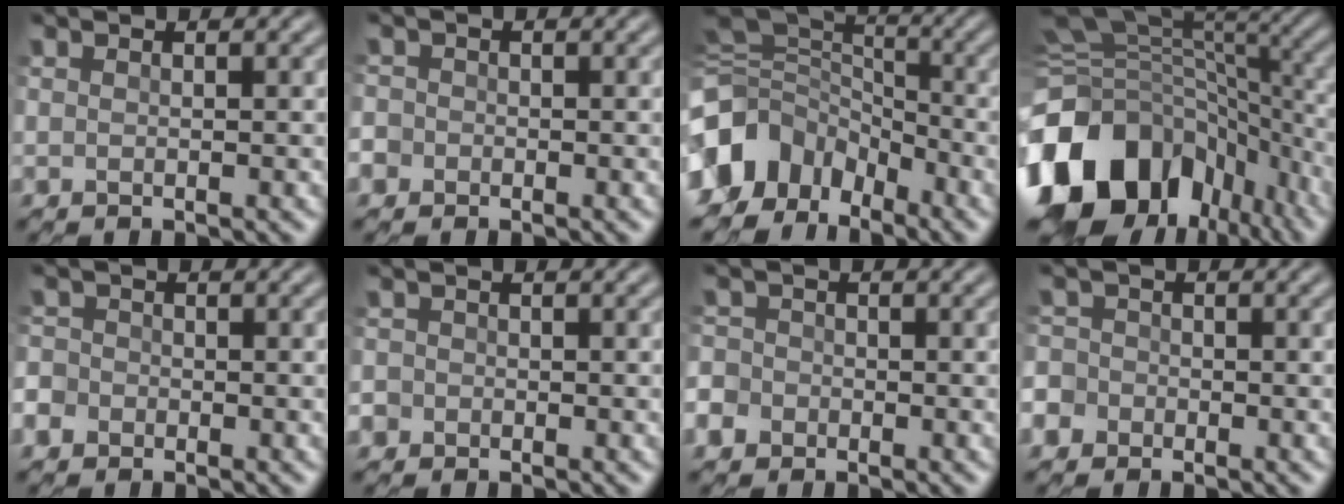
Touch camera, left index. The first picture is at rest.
{"total": 3.1, "force": [-1.5, 2.6, 0.5], "torque": [0.003, -0.003, -0.041]}
{"total": 14.3, "force": [-6.0, 11.1, 6.7], "torque": [-0.160, -0.011, -0.107]}
{"total": 17.8, "force": [-8.2, 12.2, 9.9], "torque": [-0.238, -0.024, -0.139]}
{"total": 4.5, "force": [-2.4, 3.7, 1.0], "torque": [-0.015, -0.007, -0.066]}
{"total": 1.8, "force": [-1.0, 1.5, 0.1], "torque": [0.001, -0.003, -0.021]}
{"total": 6.0, "force": [-3.3, 4.9, 1.3], "torque": [-0.035, -0.015, -0.083]}
{"total": 6.5, "force": [-3.3, 5.4, 1.2], "torque": [-0.037, -0.014, -0.088]}